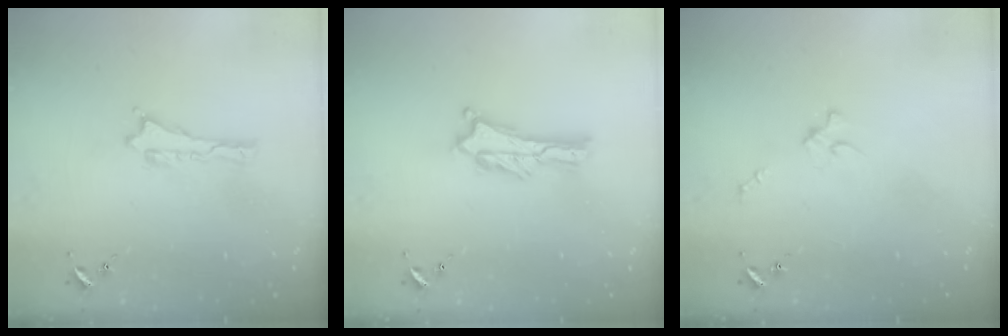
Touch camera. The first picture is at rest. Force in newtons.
{"total": 1.3, "press": 1.3, "slide": 0.3}
{"total": 2.0, "press": 2.0, "slide": 0.2}